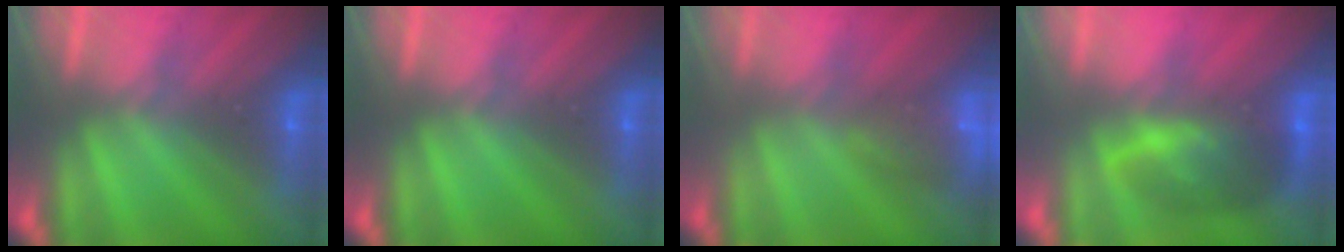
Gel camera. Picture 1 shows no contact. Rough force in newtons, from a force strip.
{"total": 0.0}
{"total": 8.6}
{"total": 9.0}